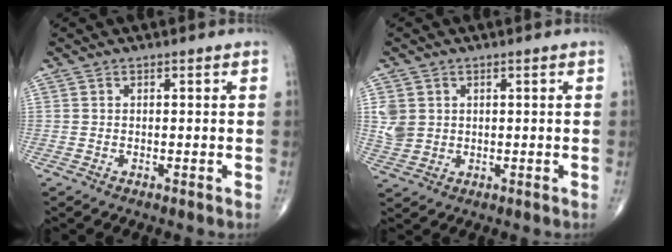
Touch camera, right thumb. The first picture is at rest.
{"total": 4.6, "force": [1.0, 3.9, 2.2], "torque": [-0.038, -0.002, 0.027]}